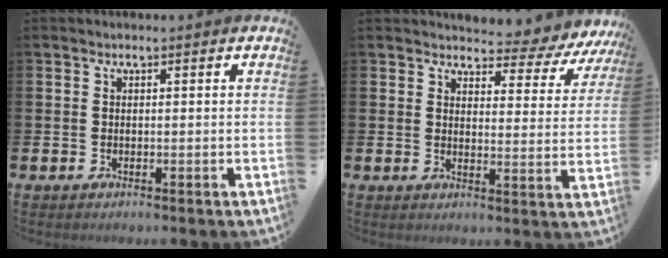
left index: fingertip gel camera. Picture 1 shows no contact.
{"total": 4.4, "force": [4.0, 1.6, 0.8], "torque": [-0.018, -0.039, 0.062]}